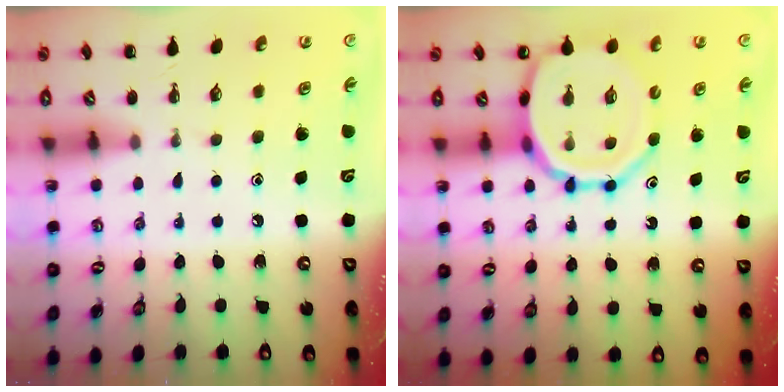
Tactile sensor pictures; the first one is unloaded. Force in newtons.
{"total": 13.8, "press": 13.4, "slide": 3.3}